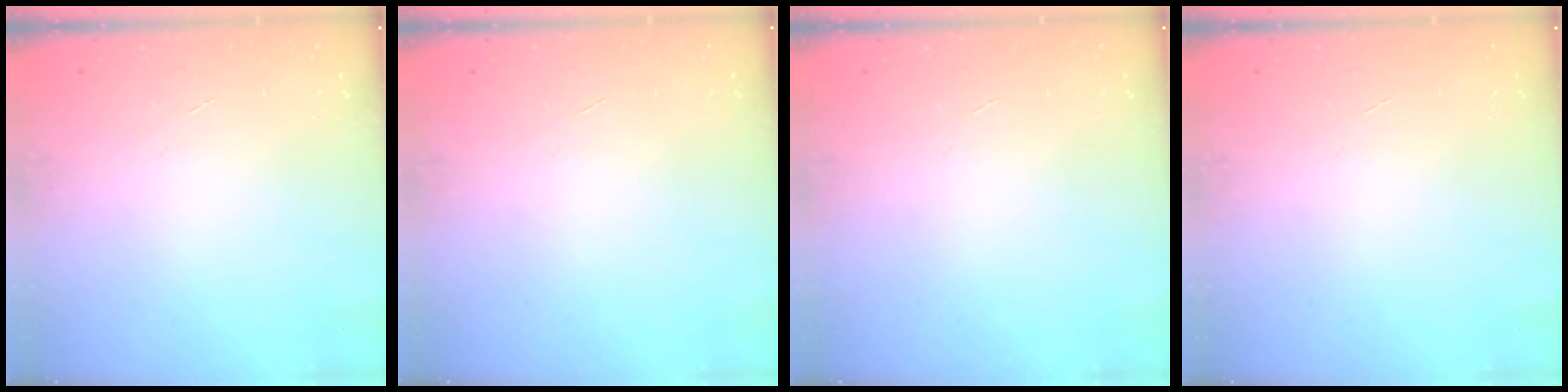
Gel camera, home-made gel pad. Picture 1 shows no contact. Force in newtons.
{"total": 0.0}
{"total": 0.0}
{"total": 0.0}